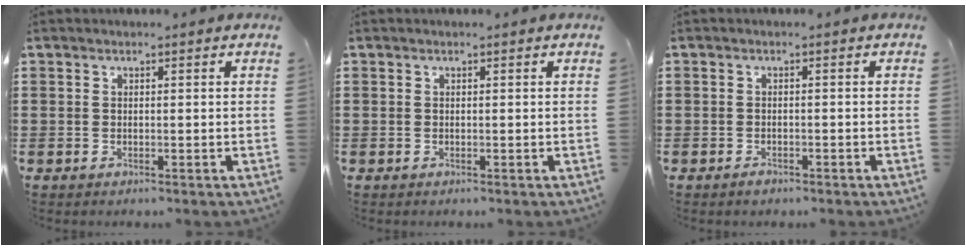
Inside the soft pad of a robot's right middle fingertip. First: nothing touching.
{"total": 0.0}
{"total": 1.1, "force": [-0.9, 0.6, 0.2], "torque": [-0.005, 0.001, -0.020]}